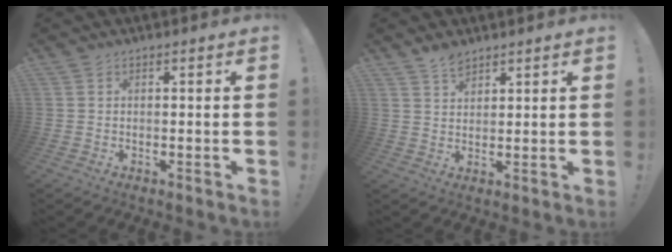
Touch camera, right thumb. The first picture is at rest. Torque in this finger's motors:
{"motor_torque": [-0.49, 0.65, 0.38, 0.18, -0.01]}